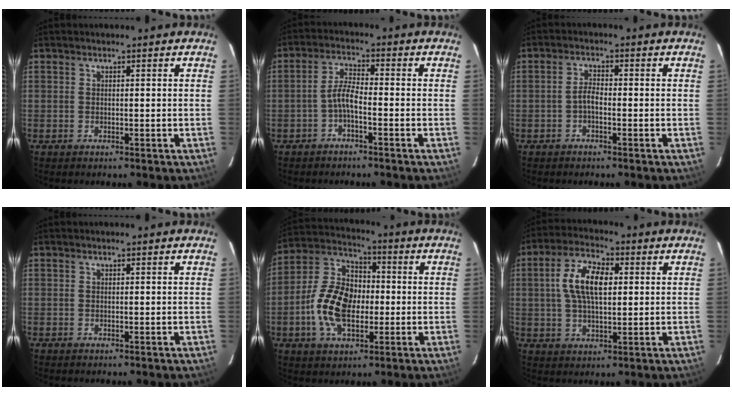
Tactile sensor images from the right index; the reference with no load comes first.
{"total": 3.5, "force": [-1.9, 0.5, 3.0], "torque": [-0.068, 0.012, -0.039]}
{"total": 2.0, "force": [-1.0, 0.6, 1.6], "torque": [-0.036, 0.007, -0.022]}
{"total": 0.0}
{"total": 13.6, "force": [-2.7, 8.4, 10.5], "torque": [-0.216, 0.017, -0.049]}
{"total": 9.8, "force": [1.8, 4.5, 8.6], "torque": [-0.164, 0.018, 0.032]}